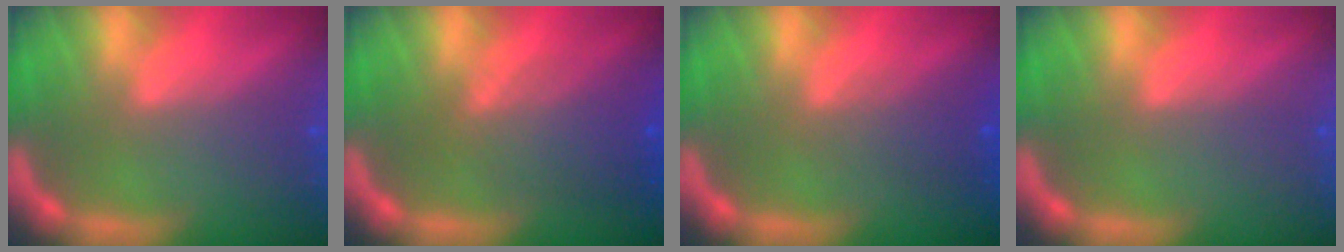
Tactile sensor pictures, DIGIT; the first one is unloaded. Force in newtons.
{"total": 5.1}
{"total": 2.5}
{"total": 0.0}